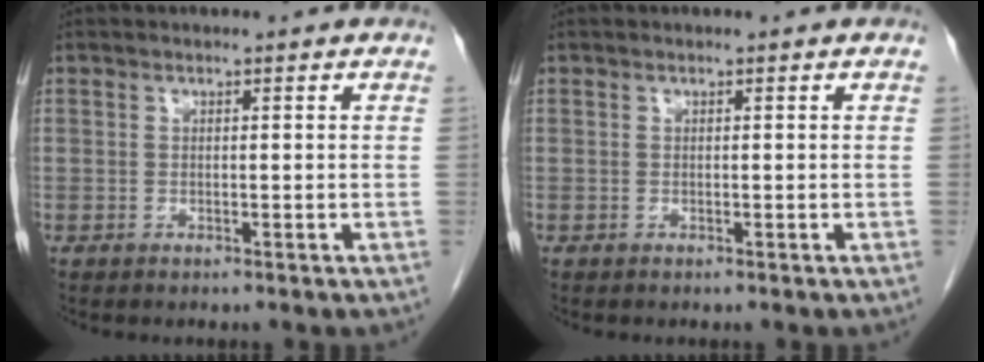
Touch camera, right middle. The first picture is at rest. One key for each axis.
{"total": 0.0}